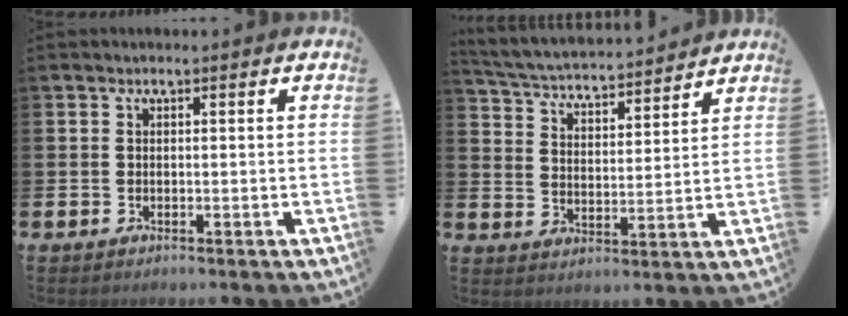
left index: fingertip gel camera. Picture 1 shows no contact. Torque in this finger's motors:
{"motor_torque": [0.78, -0.89, 0.23, 0.05]}